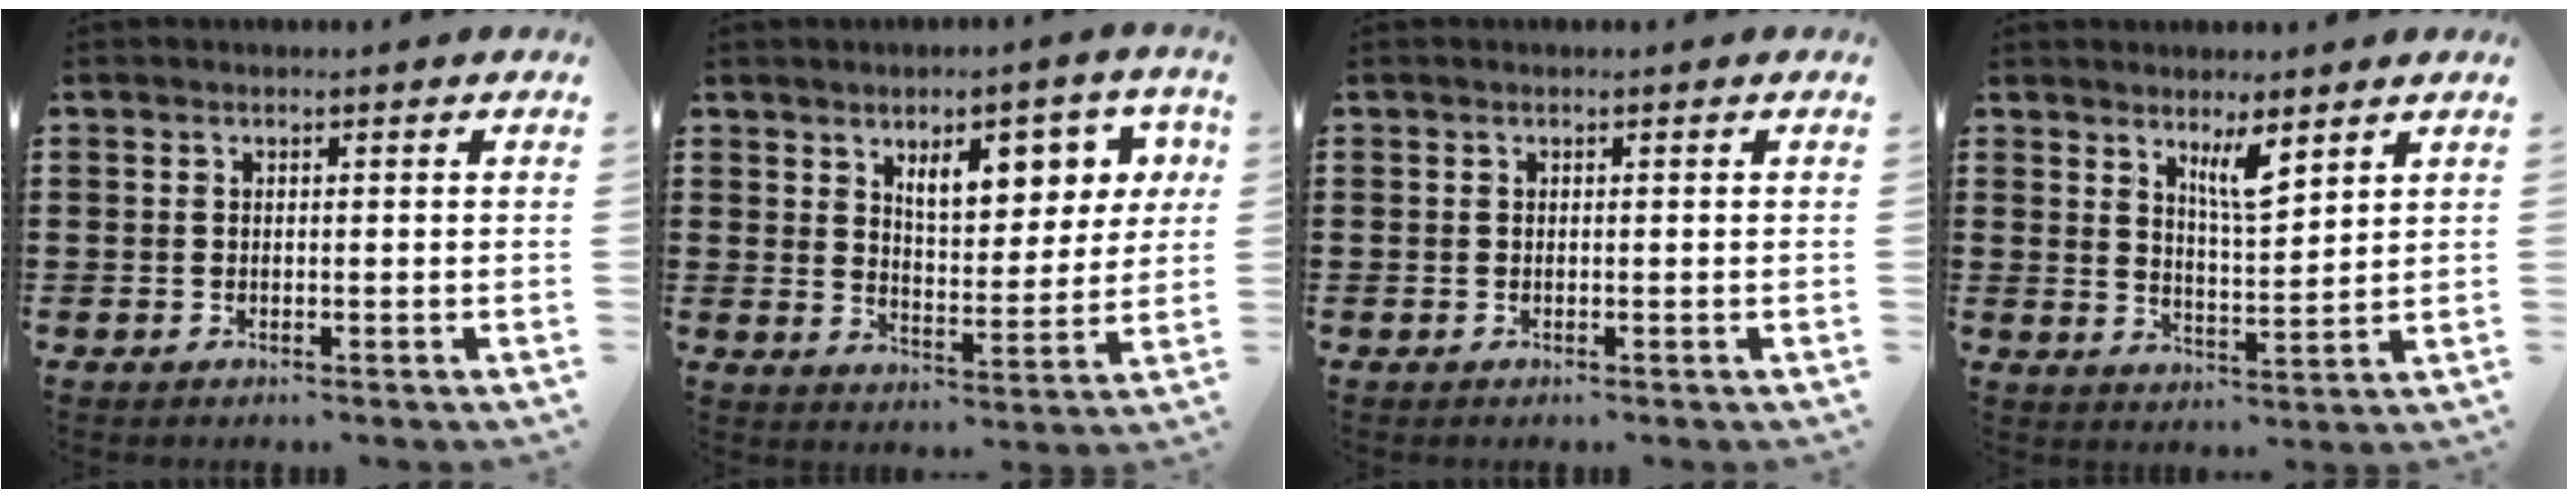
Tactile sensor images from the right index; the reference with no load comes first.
{"total": 8.3, "force": [4.5, 3.7, 6.0], "torque": [-0.091, -0.007, 0.070]}
{"total": 0.0}
{"total": 5.2, "force": [3.7, 0.9, 3.5], "torque": [-0.070, -0.007, 0.061]}